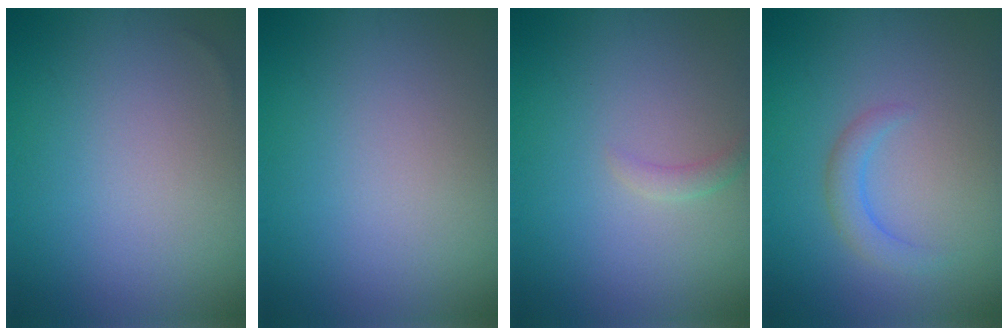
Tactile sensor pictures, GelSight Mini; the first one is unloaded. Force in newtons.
{"total": 0.0}
{"total": 1.0, "press": 1.0, "slide": 0.1}
{"total": 1.9, "press": 1.9, "slide": 0.3}